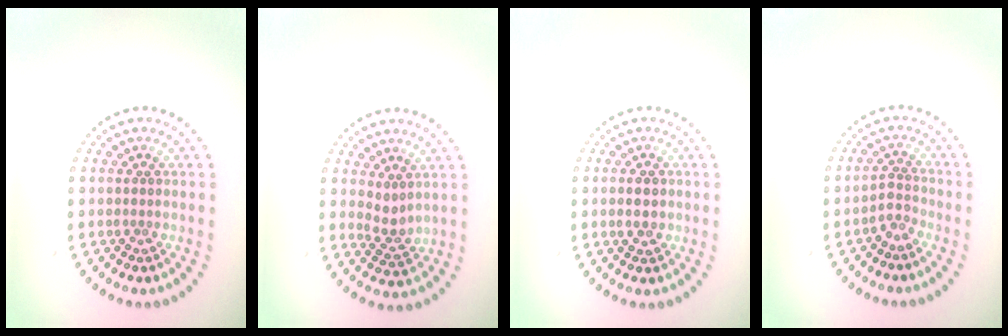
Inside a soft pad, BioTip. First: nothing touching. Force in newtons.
{"total": 1.8, "press": 1.4, "slide": 1.1}
{"total": 2.3, "press": 2.3, "slide": 0.1}
{"total": 1.7, "press": 1.2, "slide": 1.3}